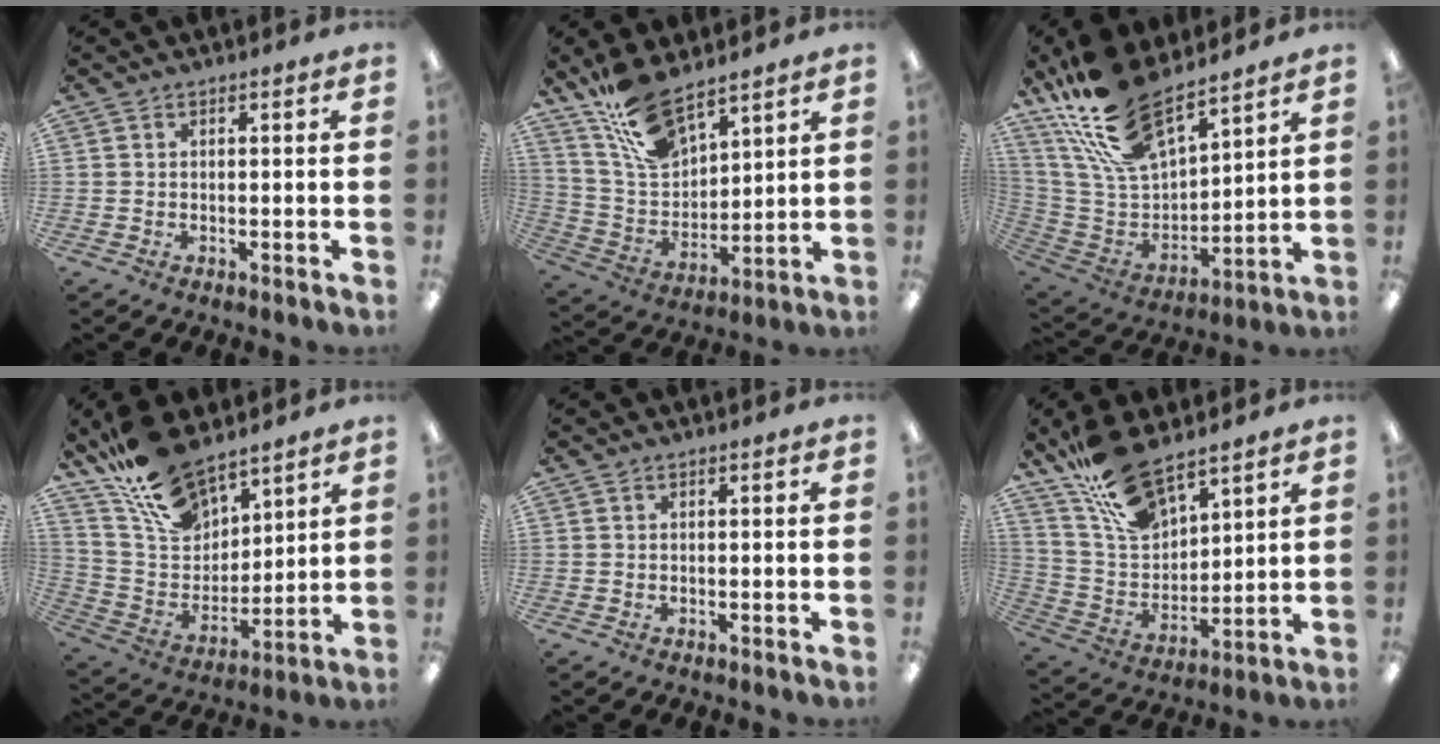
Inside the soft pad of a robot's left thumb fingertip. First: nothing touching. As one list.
[{"total": 14.6, "force": [11.1, 6.3, 7.1], "torque": [-0.150, -0.054, 0.209]}, {"total": 21.7, "force": [16.4, 8.9, 11.1], "torque": [-0.249, -0.091, 0.300]}, {"total": 17.0, "force": [13.2, 8.1, 6.9], "torque": [-0.144, -0.076, 0.248]}, {"total": 0.0}, {"total": 16.3, "force": [12.6, 7.1, 7.7], "torque": [-0.166, -0.063, 0.236]}]